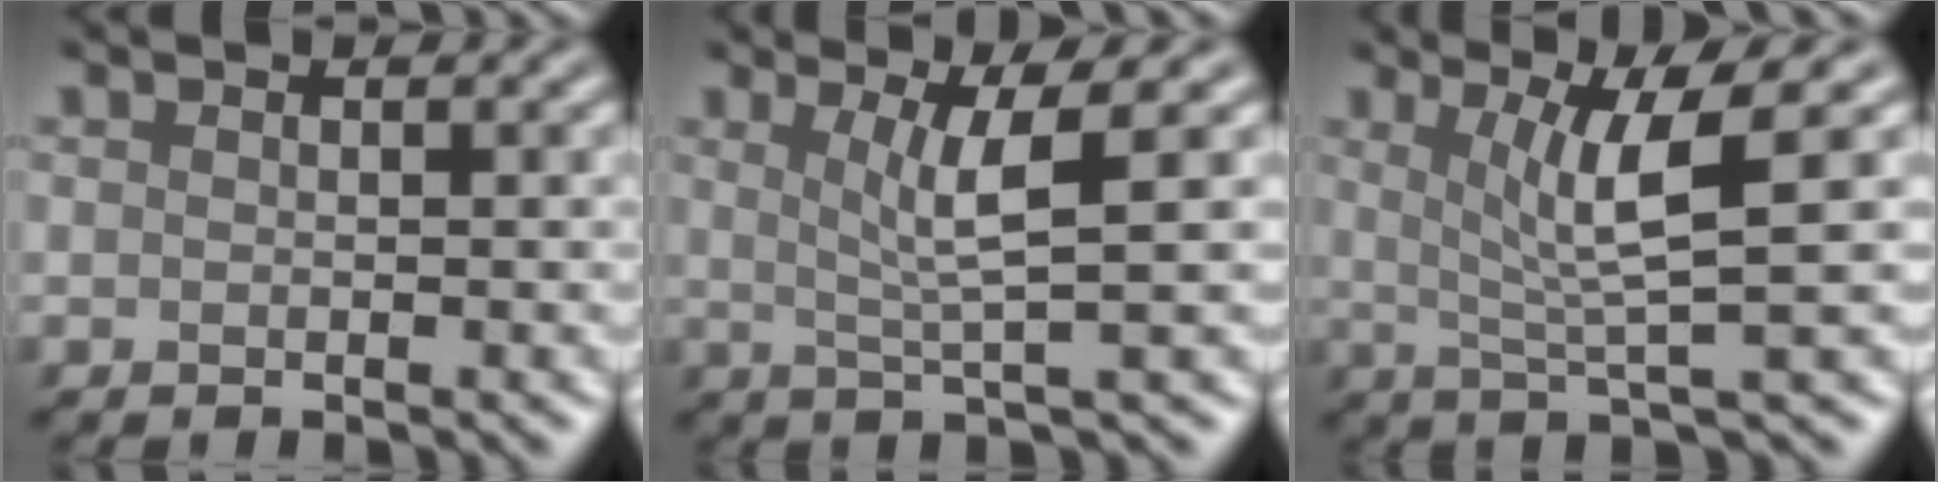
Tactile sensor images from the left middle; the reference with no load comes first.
{"total": 3.8, "force": [1.0, 0.5, 3.7], "torque": [-0.068, -0.003, 0.024]}
{"total": 5.0, "force": [1.3, 0.7, 4.8], "torque": [-0.088, -0.001, 0.029]}